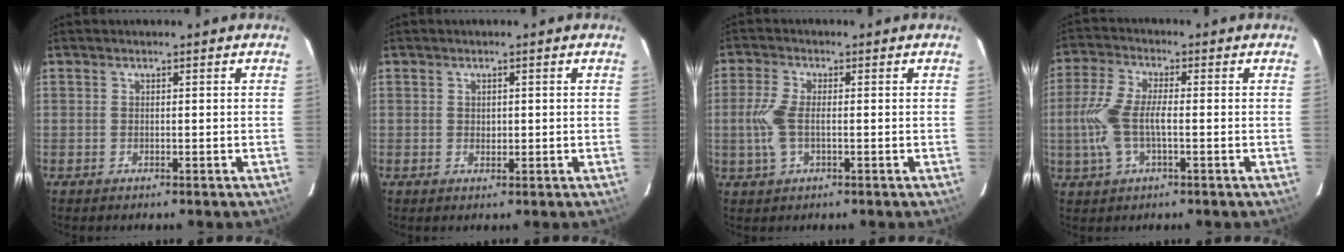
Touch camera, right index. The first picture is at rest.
{"total": 1.1, "force": [0.2, 1.0, 0.5], "torque": [-0.006, 0.003, 0.004]}
{"total": 5.8, "force": [-0.7, 2.4, 5.2], "torque": [-0.119, 0.000, -0.014]}
{"total": 9.2, "force": [-1.3, 3.5, 8.4], "torque": [-0.189, 0.005, -0.028]}